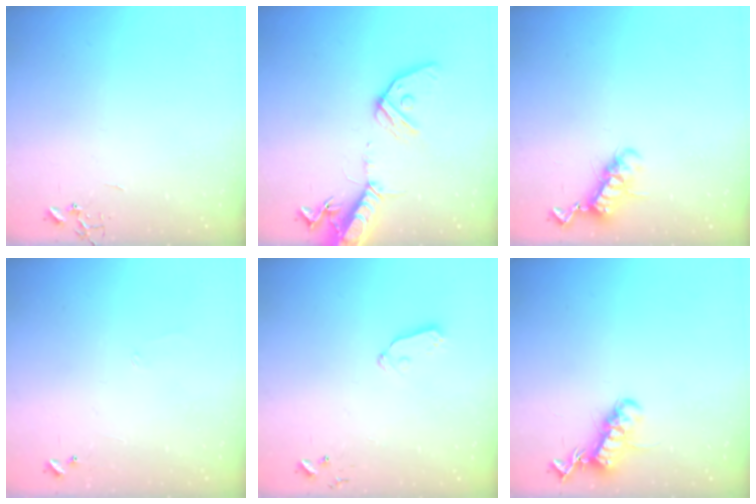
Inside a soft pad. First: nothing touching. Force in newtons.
{"total": 16.0, "press": 15.7, "slide": 3.0}
{"total": 11.1, "press": 11.1, "slide": 0.7}
{"total": 5.6, "press": 5.6, "slide": 0.4}
{"total": 6.0, "press": 6.0, "slide": 0.5}
{"total": 13.8, "press": 13.7, "slide": 1.3}